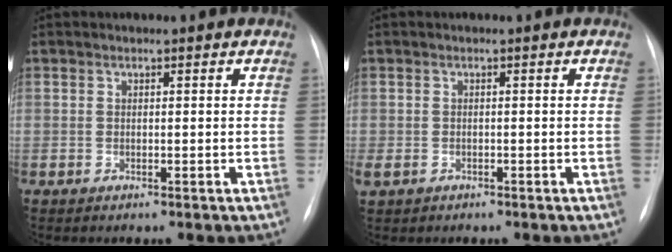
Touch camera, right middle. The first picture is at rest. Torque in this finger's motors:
{"motor_torque": [1.10, -1.04, 0.63, 0.21]}